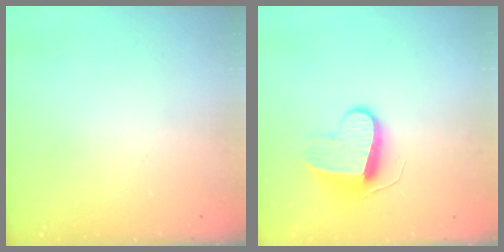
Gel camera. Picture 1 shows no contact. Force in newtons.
{"total": 9.2, "press": 9.2, "slide": 0.4}